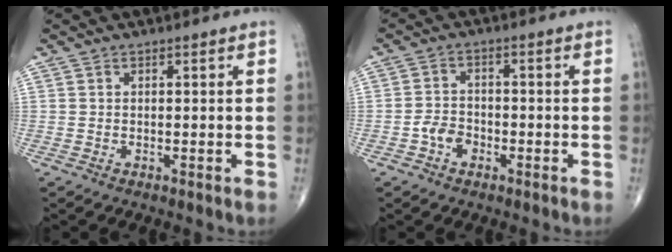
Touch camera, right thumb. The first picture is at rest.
{"total": 3.7, "force": [-1.7, 2.6, 1.9], "torque": [-0.022, 0.017, -0.034]}